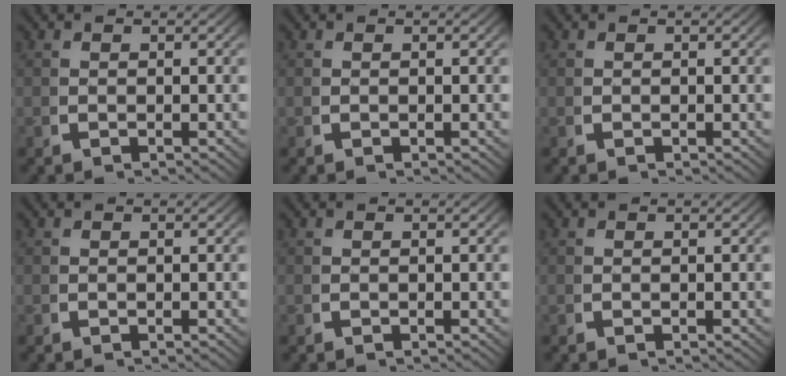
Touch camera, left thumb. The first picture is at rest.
{"total": 0.0}
{"total": 0.0}
{"total": 0.0}
{"total": 0.0}
{"total": 0.0}